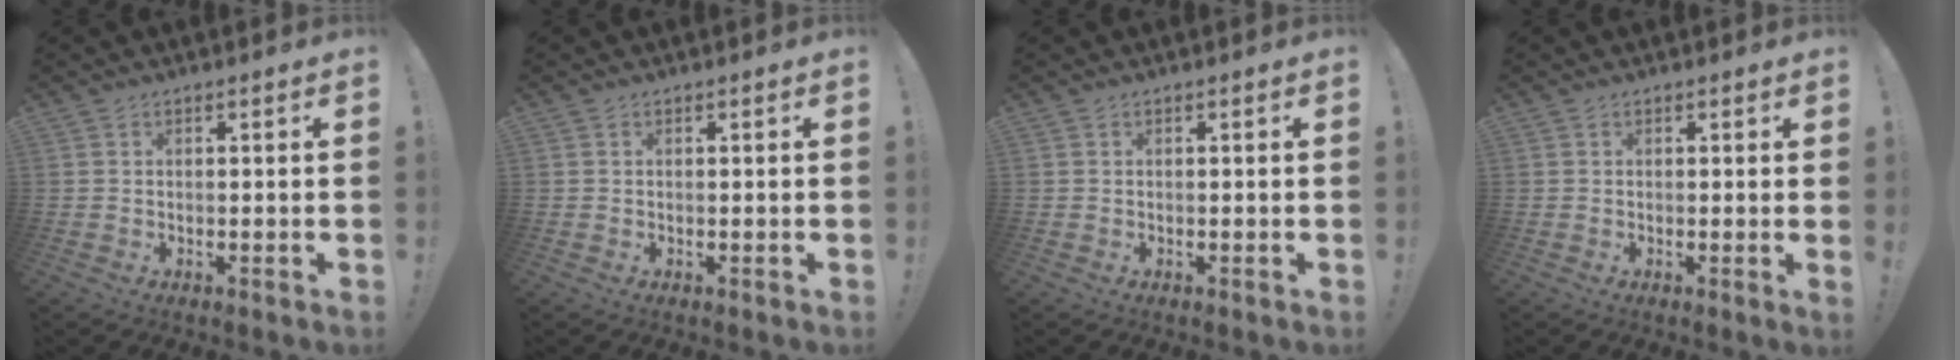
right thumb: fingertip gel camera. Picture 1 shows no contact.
{"total": 0.0}
{"total": 0.0}
{"total": 1.0, "force": [0.5, -0.4, 0.8], "torque": [-0.009, -0.005, 0.005]}